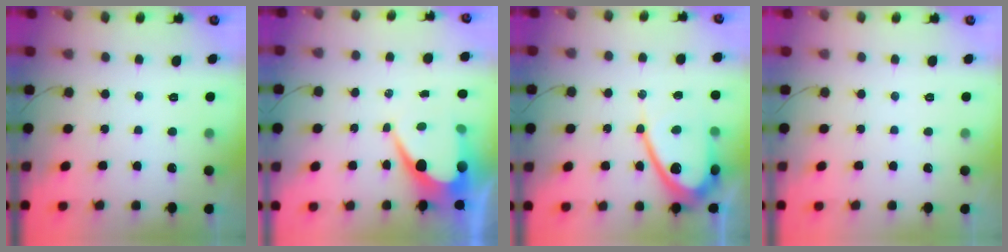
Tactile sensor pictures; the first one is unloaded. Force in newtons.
{"total": 10.2, "press": 10.2, "slide": 0.8}
{"total": 12.5, "press": 12.4, "slide": 1.1}
{"total": 0.0}